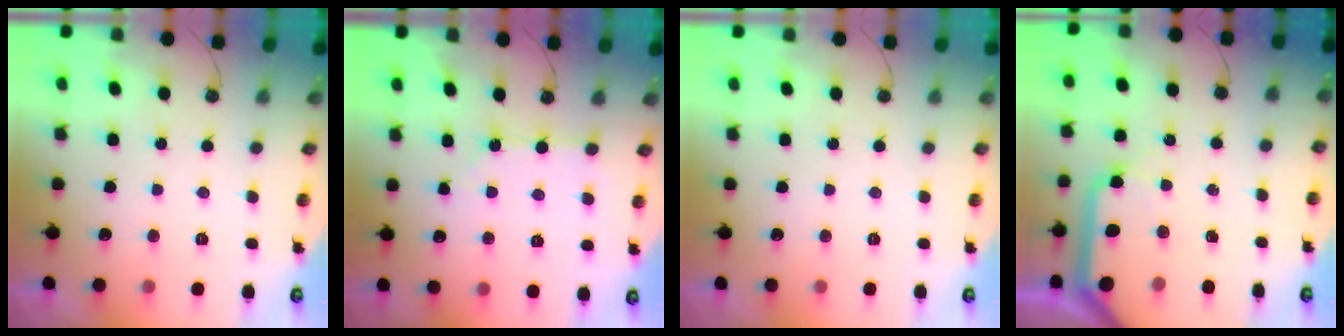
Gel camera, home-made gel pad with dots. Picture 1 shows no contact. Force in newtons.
{"total": 2.2, "press": 2.2, "slide": 0.4}
{"total": 0.0}
{"total": 13.2, "press": 13.1, "slide": 1.5}